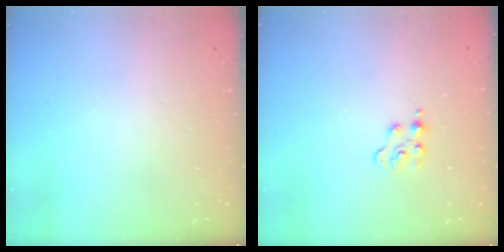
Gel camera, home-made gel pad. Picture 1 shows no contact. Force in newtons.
{"total": 2.2, "press": 2.2, "slide": 0.5}